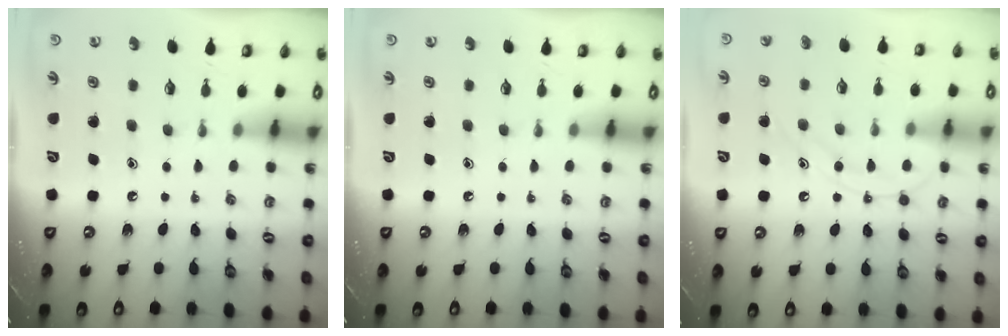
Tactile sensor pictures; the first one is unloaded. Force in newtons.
{"total": 0.0}
{"total": 10.9, "press": 10.8, "slide": 1.0}